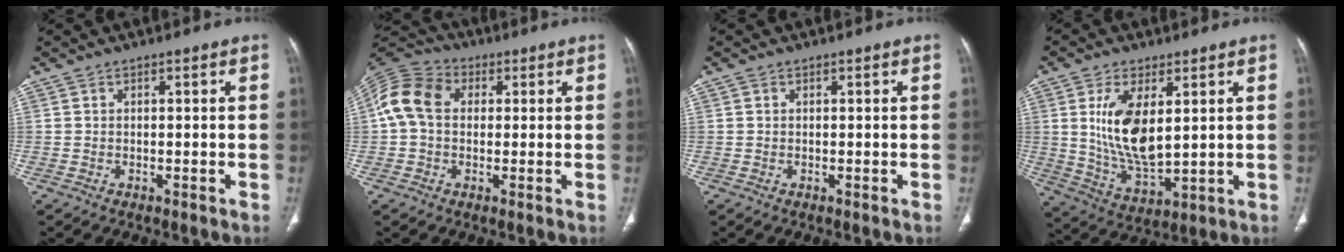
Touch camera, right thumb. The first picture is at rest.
{"total": 10.0, "force": [1.4, 7.5, 6.5], "torque": [-0.128, 0.029, 0.015]}
{"total": 0.0}
{"total": 12.8, "force": [3.0, 6.1, 10.9], "torque": [-0.200, -0.026, 0.071]}